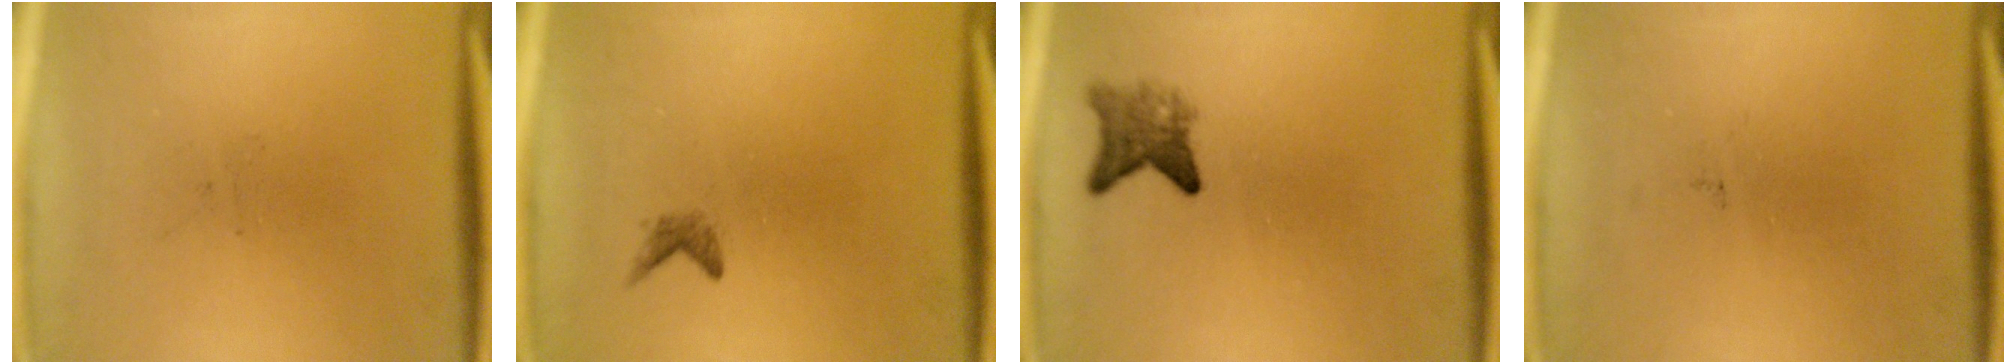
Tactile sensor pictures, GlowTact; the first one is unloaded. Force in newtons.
{"total": 0.9}
{"total": 3.1}
{"total": 0.0}